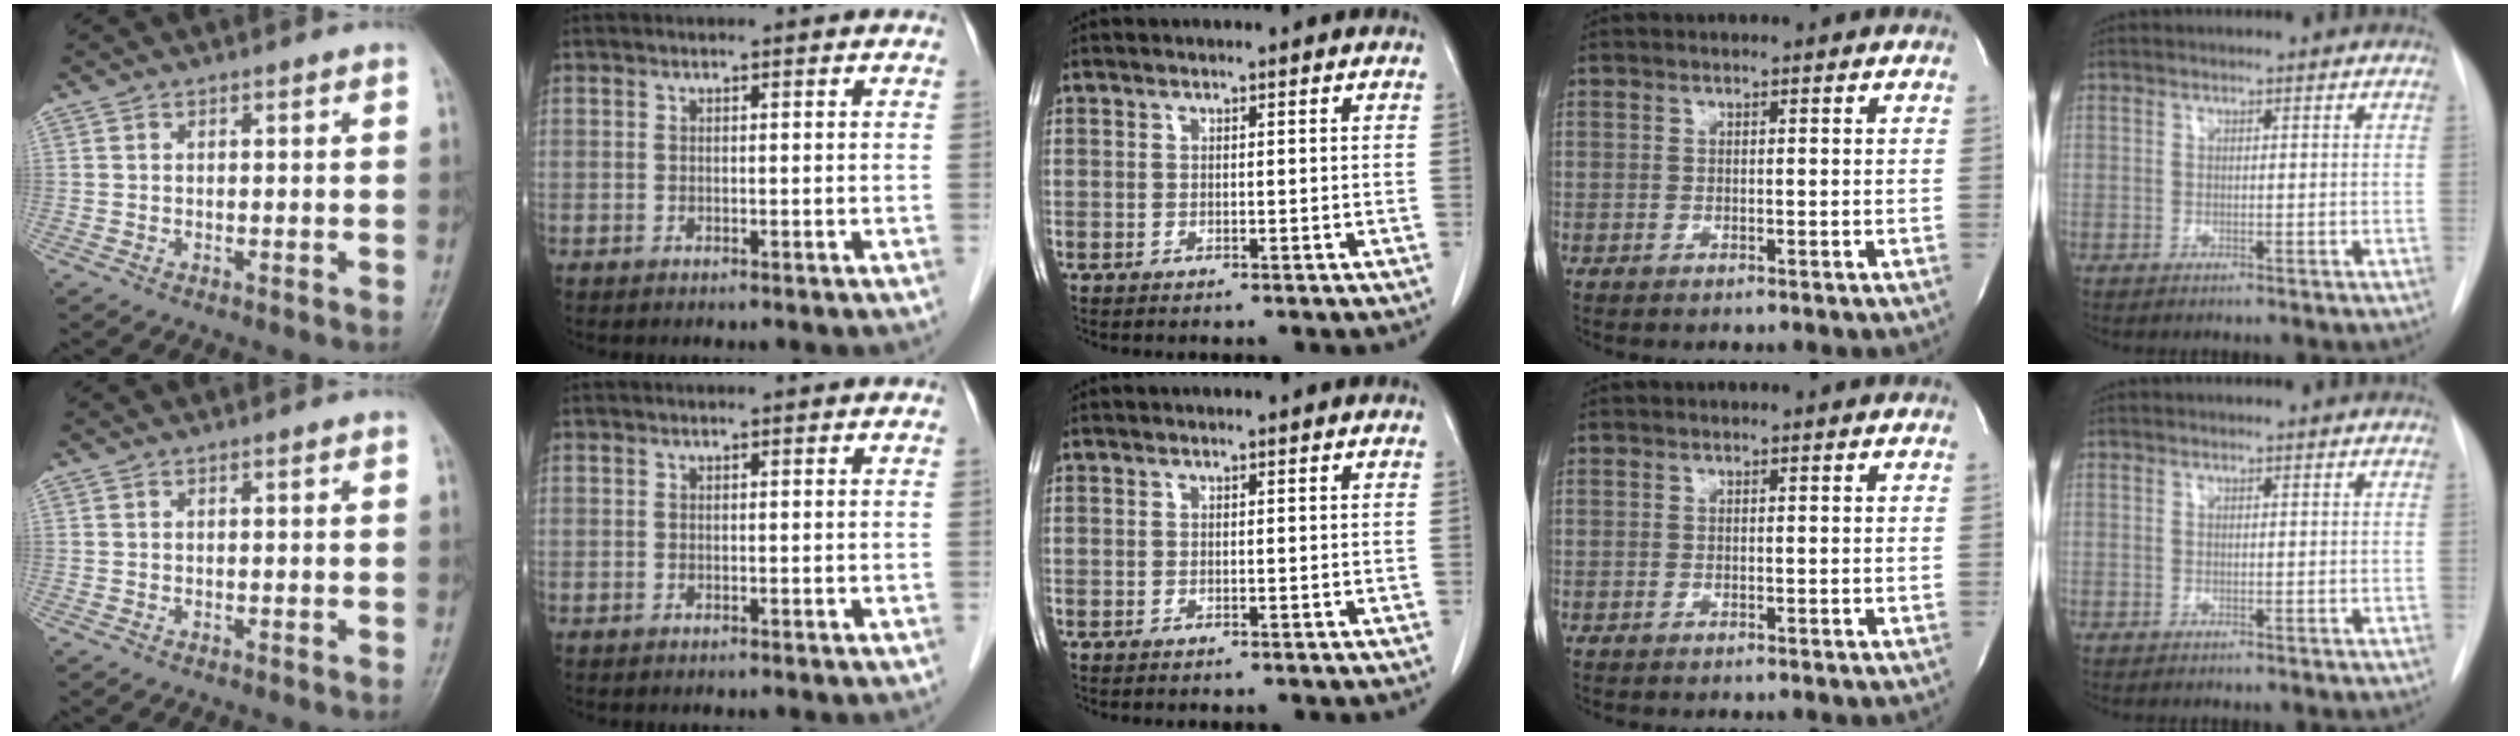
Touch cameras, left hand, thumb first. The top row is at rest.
{}